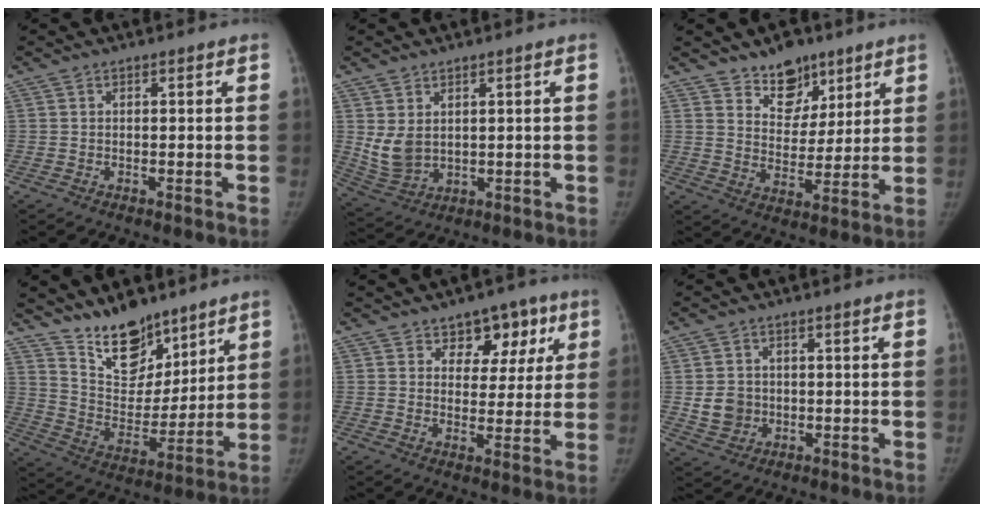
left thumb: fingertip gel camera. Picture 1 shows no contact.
{"total": 6.5, "force": [1.9, 4.5, 4.3], "torque": [-0.081, -0.016, 0.055]}
{"total": 9.8, "force": [7.0, 6.0, 3.3], "torque": [-0.015, -0.047, 0.120]}
{"total": 14.9, "force": [11.4, 7.3, 6.2], "torque": [-0.057, -0.084, 0.210]}
{"total": 8.3, "force": [4.5, 5.8, 4.0], "torque": [-0.005, -0.015, 0.061]}
{"total": 5.2, "force": [-0.1, 4.7, 2.3], "torque": [-0.022, 0.001, 0.005]}